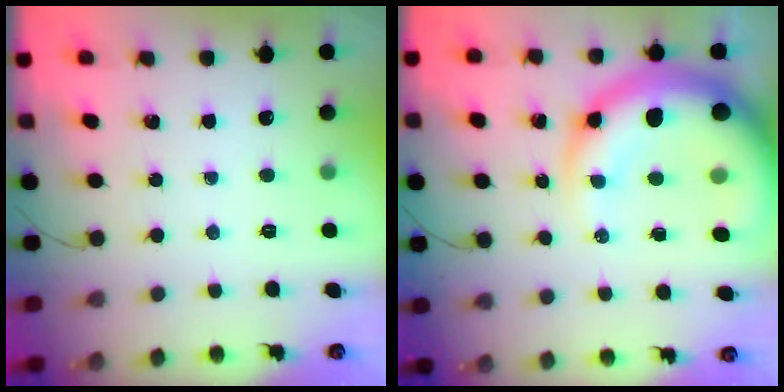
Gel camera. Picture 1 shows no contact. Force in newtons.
{"total": 16.4, "press": 15.8, "slide": 4.6}